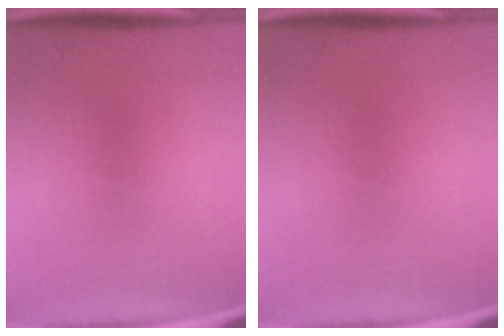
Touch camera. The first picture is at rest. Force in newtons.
{"total": 0.0}